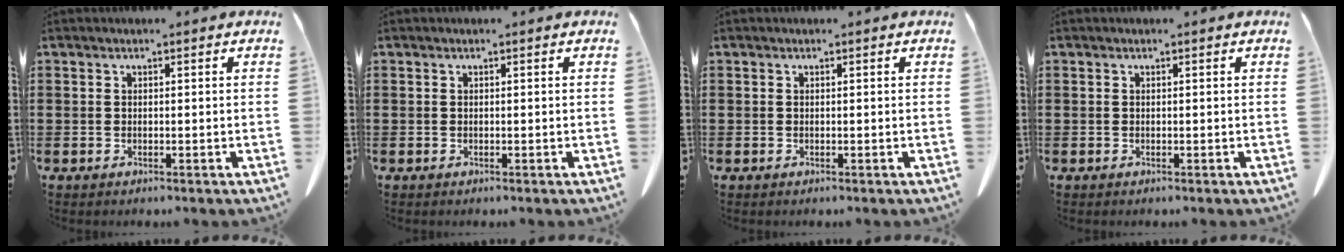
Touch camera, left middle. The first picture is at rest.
{"total": 0.0}
{"total": 0.0}
{"total": 0.0}